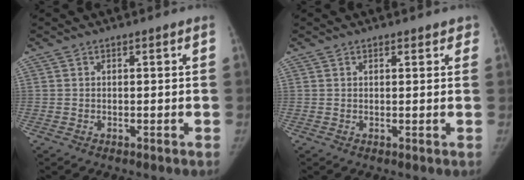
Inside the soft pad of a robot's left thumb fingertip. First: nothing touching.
{"total": 1.9, "force": [1.4, 0.9, 1.0], "torque": [0.006, 0.000, 0.010]}